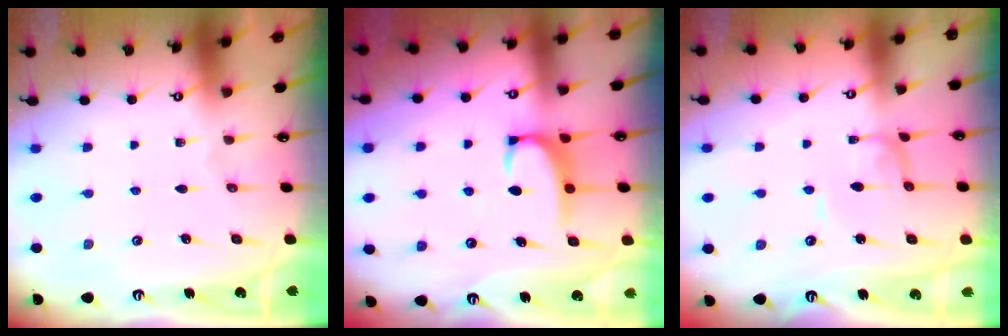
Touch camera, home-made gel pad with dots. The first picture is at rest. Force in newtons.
{"total": 2.1, "press": 2.0, "slide": 0.6}
{"total": 0.9, "press": 0.9, "slide": 0.1}